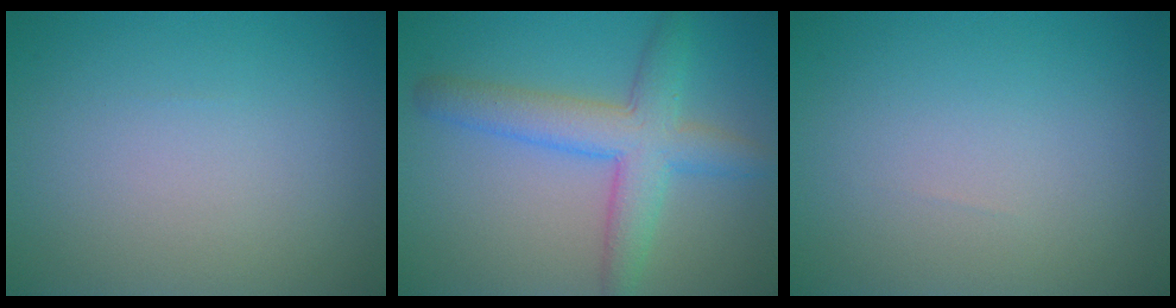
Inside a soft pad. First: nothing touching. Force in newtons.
{"total": 5.4, "press": 5.4, "slide": 0.2}
{"total": 0.0}